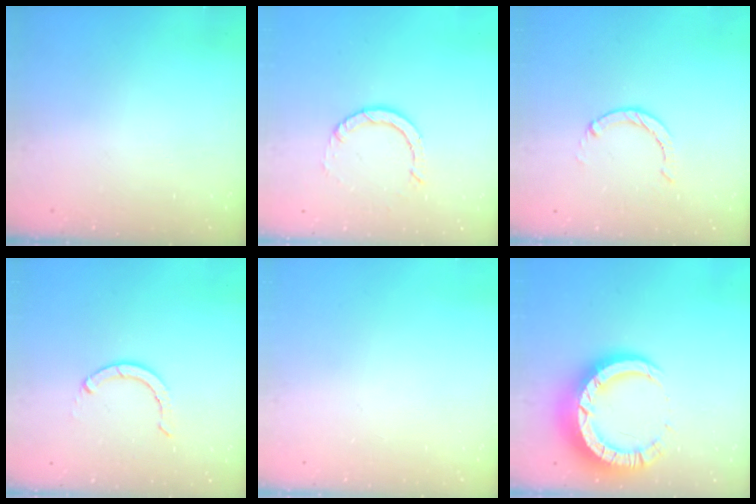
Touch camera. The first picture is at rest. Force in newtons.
{"total": 2.9, "press": 2.9, "slide": 0.2}
{"total": 0.6, "press": 0.6, "slide": 0.2}
{"total": 2.9, "press": 2.9, "slide": 0.1}
{"total": 0.0}
{"total": 12.7, "press": 12.6, "slide": 1.3}